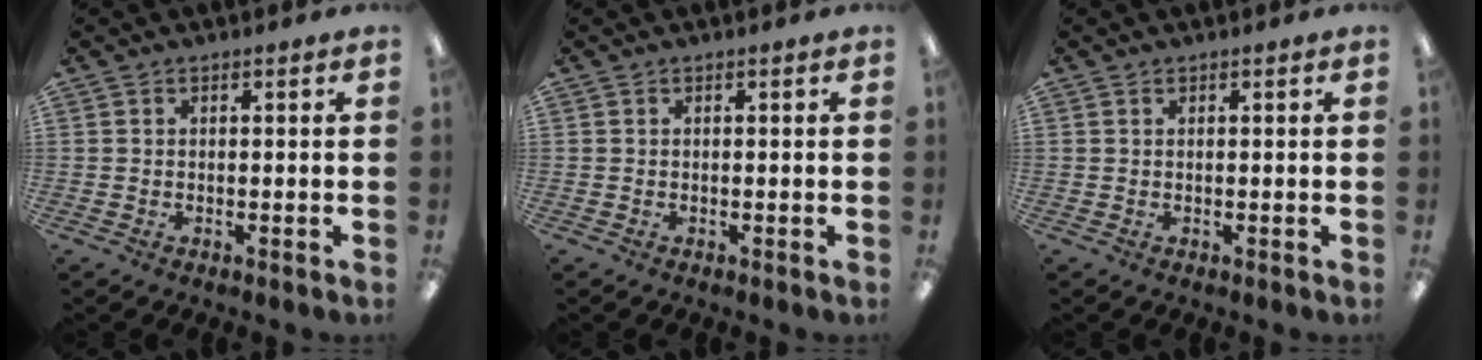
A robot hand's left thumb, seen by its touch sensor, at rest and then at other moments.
{"total": 0.0}
{"total": 0.0}